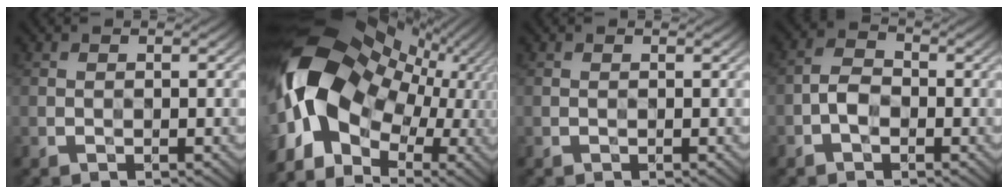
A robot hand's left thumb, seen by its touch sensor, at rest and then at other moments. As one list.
[{"total": 18.0, "force": [-0.9, 13.0, 12.4], "torque": [-0.258, -0.015, -0.012]}, {"total": 0.0}, {"total": 2.8, "force": [-1.0, 1.9, 1.8], "torque": [-0.034, 0.007, -0.031]}]